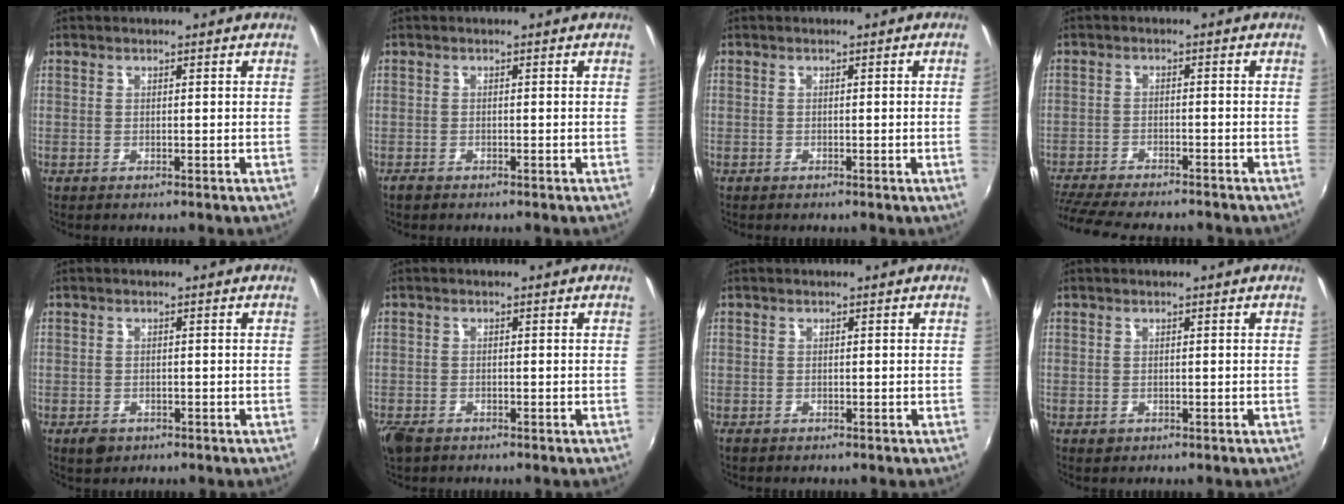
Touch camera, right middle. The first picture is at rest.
{"total": 1.3, "force": [-1.1, 0.6, 0.5], "torque": [-0.012, -0.004, -0.021]}
{"total": 1.4, "force": [-0.1, -0.8, 1.1], "torque": [-0.008, -0.012, 0.000]}
{"total": 14.4, "force": [-12.6, 2.8, 6.4], "torque": [-0.145, -0.028, -0.202]}
{"total": 2.6, "force": [-1.5, 1.8, 1.2], "torque": [-0.024, -0.005, -0.022]}
{"total": 4.1, "force": [-2.9, 2.0, 2.1], "torque": [-0.056, -0.014, -0.059]}
{"total": 0.7, "force": [-0.5, 0.4, 0.3], "torque": [-0.008, -0.004, -0.009]}
{"total": 0.8, "force": [-0.3, 0.6, 0.2], "torque": [-0.002, -0.004, -0.005]}